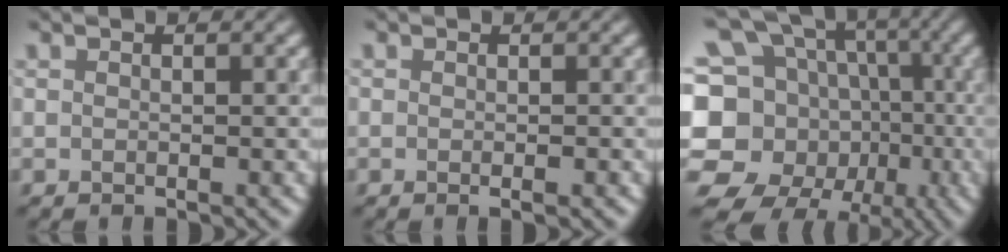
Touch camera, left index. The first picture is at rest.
{"total": 0.9, "force": [-0.3, 0.2, 0.8], "torque": [-0.009, -0.007, -0.003]}
{"total": 18.2, "force": [-4.5, 15.4, 8.6], "torque": [-0.202, -0.011, -0.071]}